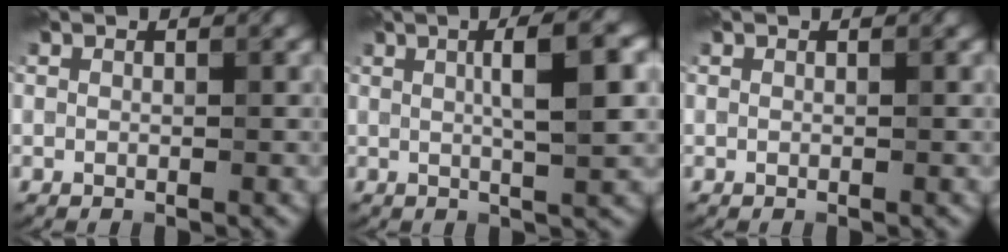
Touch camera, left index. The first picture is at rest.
{"total": 5.8, "force": [1.2, 1.3, 5.5], "torque": [-0.075, 0.013, 0.014]}
{"total": 0.0}